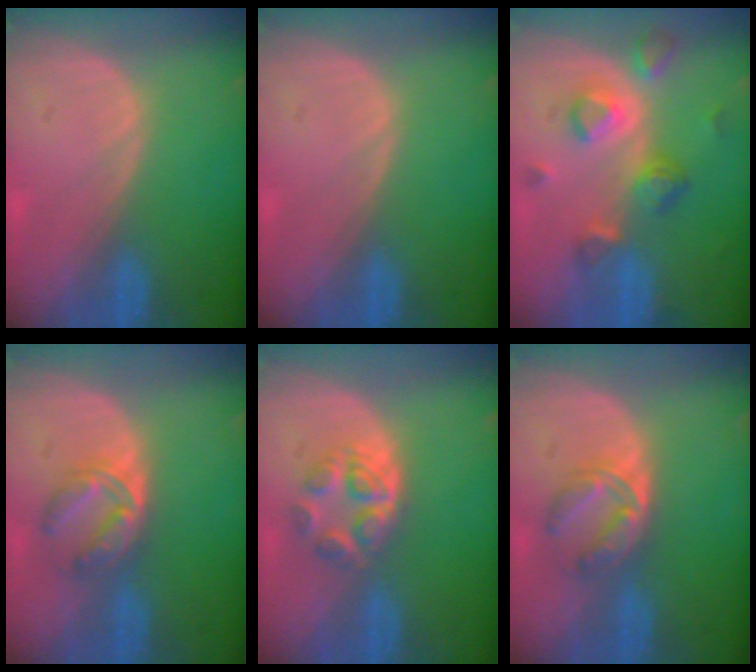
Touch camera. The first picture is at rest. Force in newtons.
{"total": 0.0}
{"total": 7.8, "press": 7.0, "slide": 3.5}
{"total": 5.6, "press": 5.4, "slide": 1.4}
{"total": 5.6, "press": 5.0, "slide": 2.5}
{"total": 5.6, "press": 5.4, "slide": 1.4}